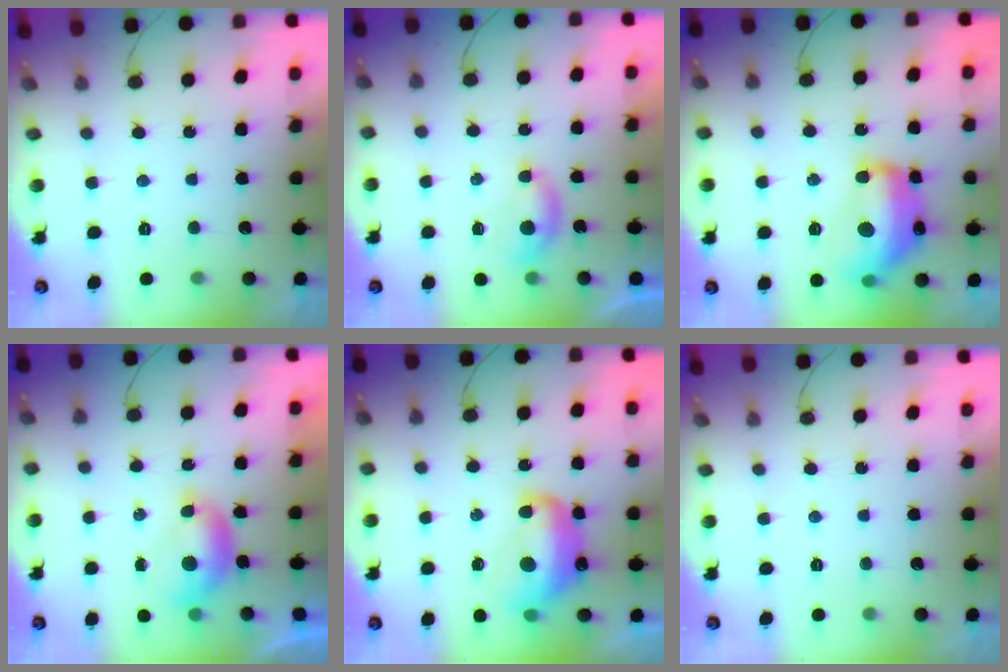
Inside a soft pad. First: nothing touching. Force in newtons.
{"total": 3.6, "press": 3.6, "slide": 0.5}
{"total": 17.3, "press": 17.3, "slide": 1.1}
{"total": 6.3, "press": 6.2, "slide": 0.9}
{"total": 14.0, "press": 14.0, "slide": 1.0}
{"total": 0.0}